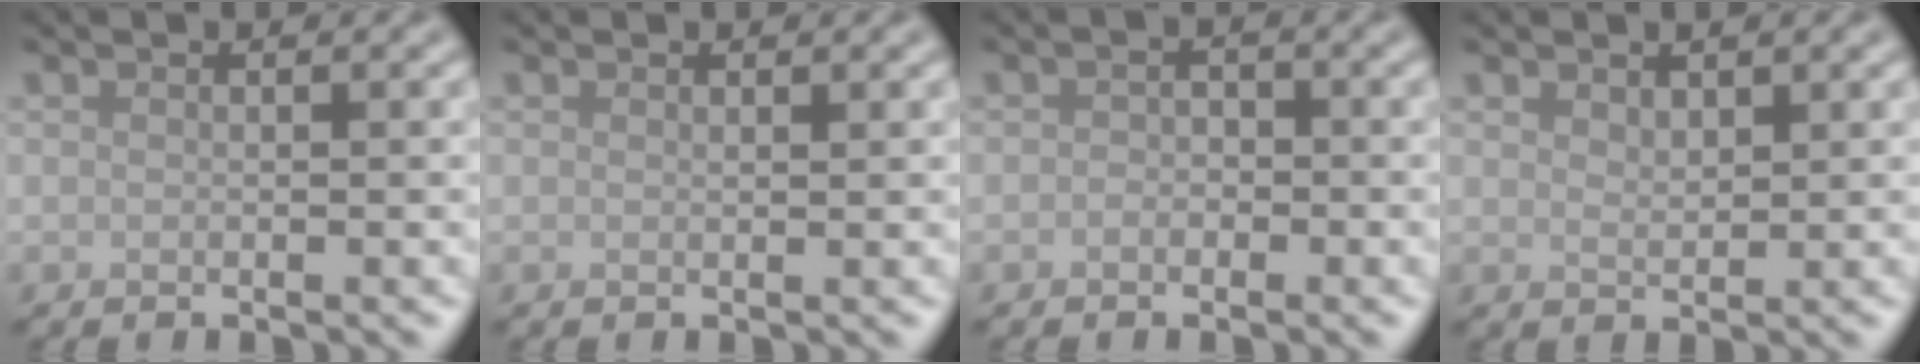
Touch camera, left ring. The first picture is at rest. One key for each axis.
{"total": 0.0}
{"total": 1.1, "fx": -0.4, "fy": 0.8, "fz": 0.5, "tx": -0.008, "ty": -0.002, "tz": -0.011}
{"total": 1.4, "fx": 1.0, "fy": 0.6, "fz": 0.7, "tx": -0.015, "ty": -0.001, "tz": 0.022}